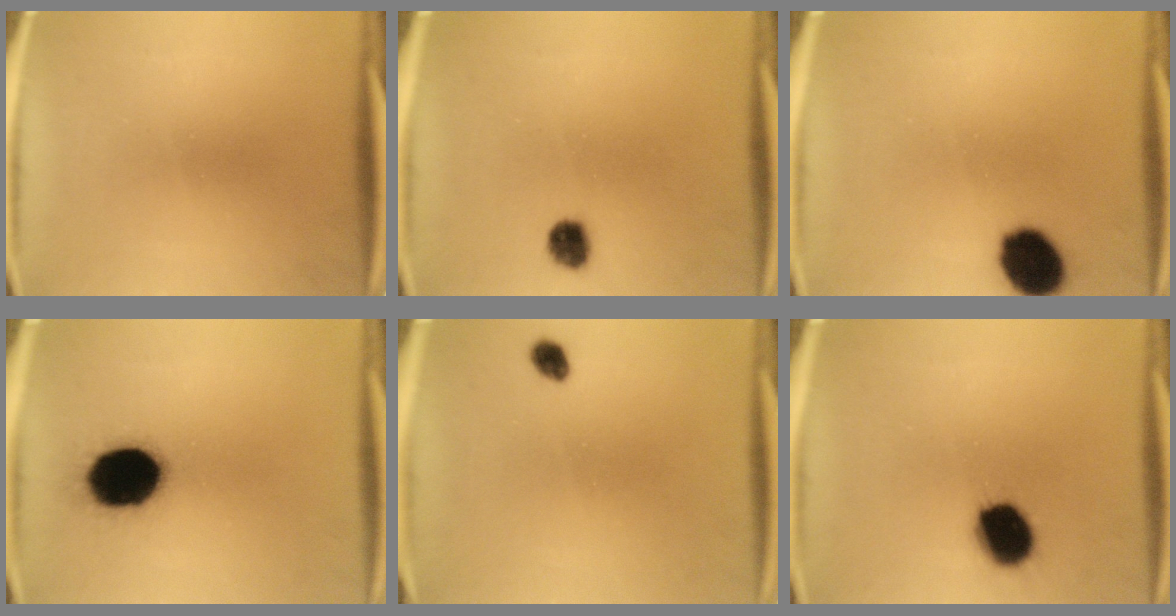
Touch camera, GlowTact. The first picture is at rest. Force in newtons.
{"total": 4.2}
{"total": 11.5}
{"total": 19.1}
{"total": 2.0}
{"total": 11.8}